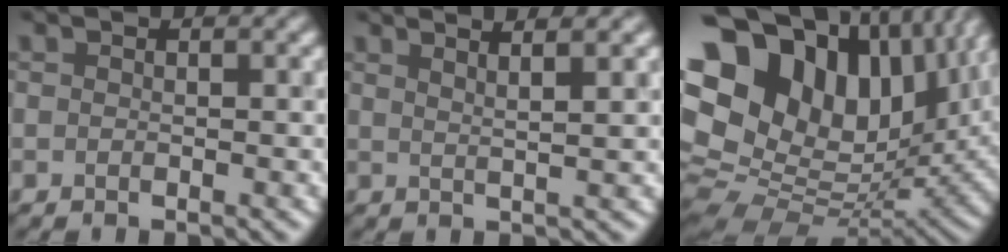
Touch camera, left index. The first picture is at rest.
{"total": 3.8, "force": [2.7, 1.0, 2.6], "torque": [-0.018, 0.019, 0.012]}
{"total": 20.9, "force": [8.0, 13.7, 13.6], "torque": [-0.263, 0.044, 0.160]}